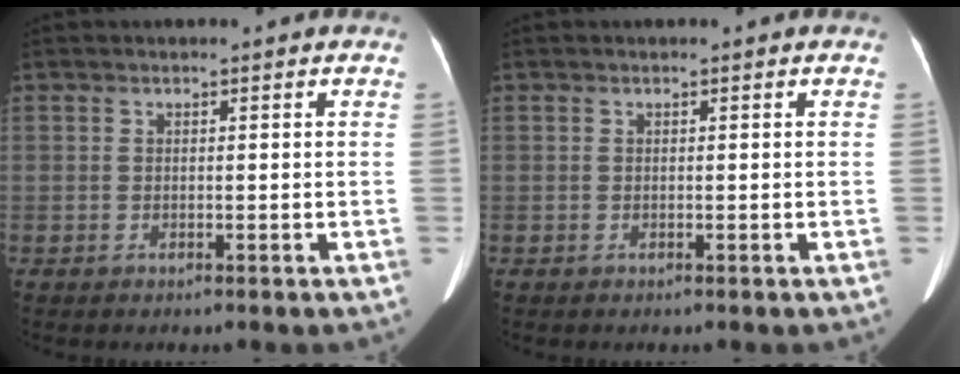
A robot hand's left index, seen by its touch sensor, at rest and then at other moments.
{"total": 0.0}